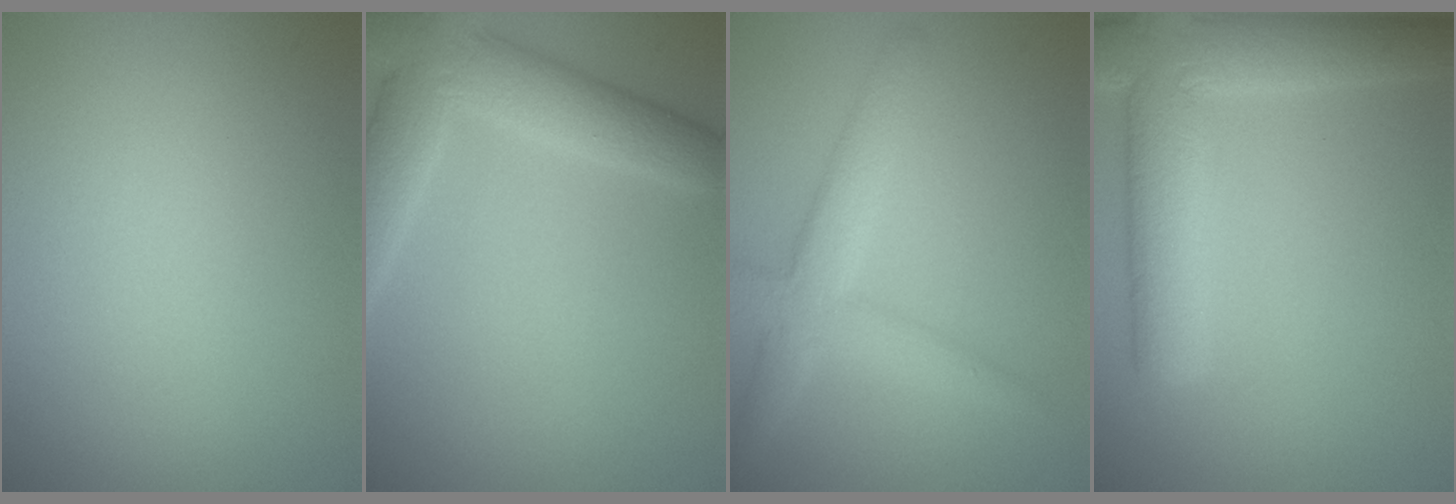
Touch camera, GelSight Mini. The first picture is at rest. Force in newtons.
{"total": 6.6, "press": 6.5, "slide": 0.5}
{"total": 4.0, "press": 3.9, "slide": 0.2}
{"total": 7.3, "press": 7.2, "slide": 0.8}